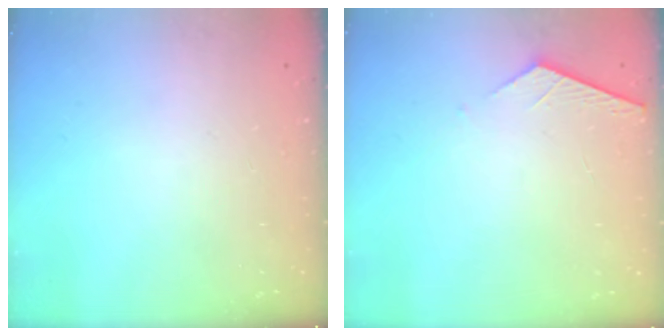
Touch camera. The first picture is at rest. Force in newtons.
{"total": 5.3, "press": 5.3, "slide": 0.5}